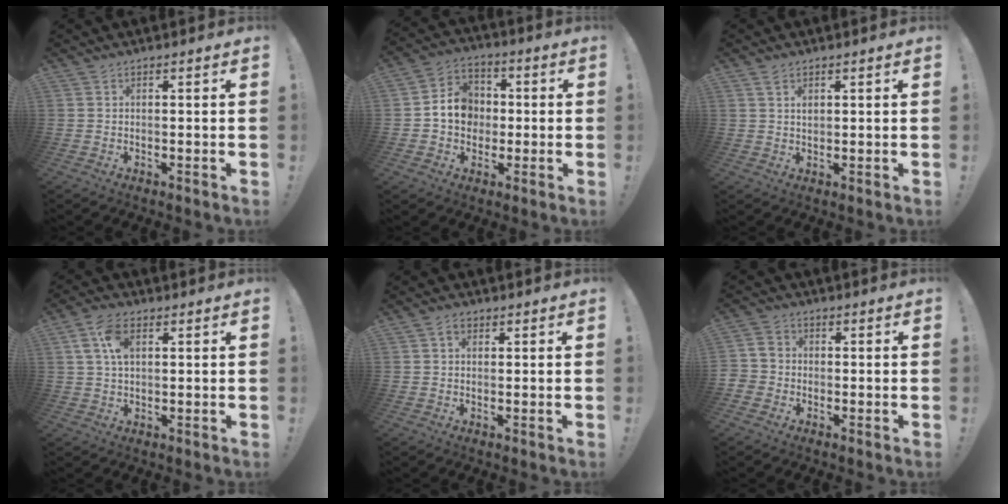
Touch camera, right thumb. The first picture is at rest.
{"total": 10.6, "force": [-0.3, 9.5, 4.8], "torque": [-0.065, 0.013, 0.001]}
{"total": 1.7, "force": [0.9, 1.1, 1.0], "torque": [-0.009, -0.004, 0.015]}
{"total": 8.4, "force": [2.6, 4.9, 6.3], "torque": [-0.119, 0.005, 0.049]}
{"total": 2.6, "force": [1.1, 1.8, 1.5], "torque": [-0.020, 0.000, 0.019]}
{"total": 4.2, "force": [-1.7, 3.6, 1.3], "torque": [-0.028, 0.017, -0.031]}